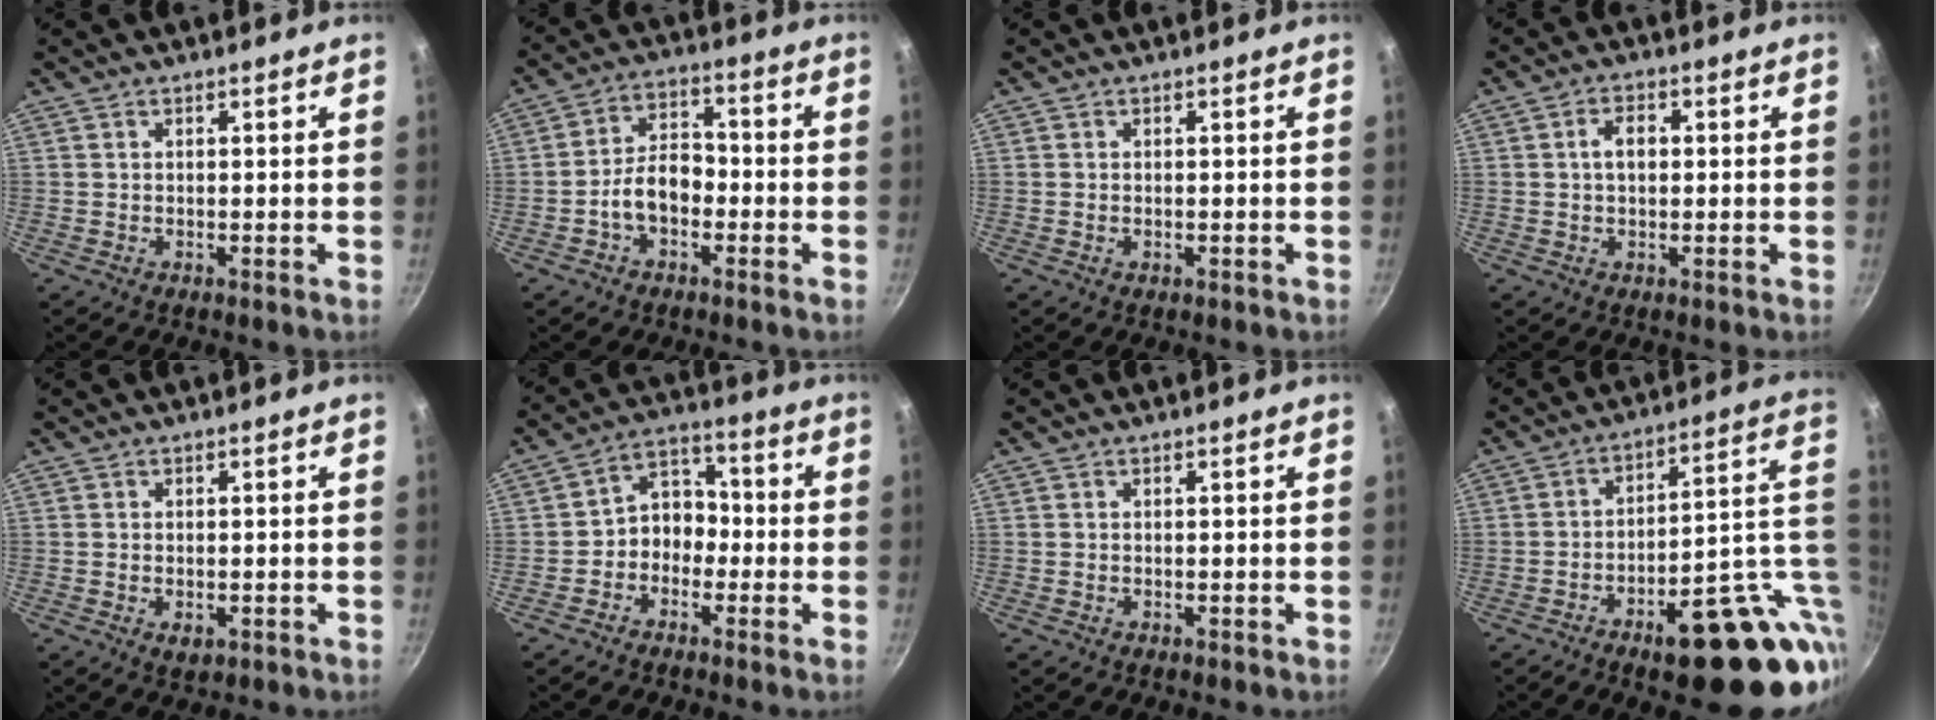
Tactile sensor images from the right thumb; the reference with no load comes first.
{"total": 7.7, "force": [-2.6, 5.0, 5.3], "torque": [-0.065, 0.036, -0.052]}
{"total": 0.7, "force": [-0.3, 0.3, 0.5], "torque": [-0.007, 0.001, -0.004]}
{"total": 3.8, "force": [0.3, 2.5, 2.8], "torque": [-0.039, 0.012, 0.002]}
{"total": 2.5, "force": [-0.8, 1.5, 1.9], "torque": [-0.029, -0.006, -0.010]}
{"total": 7.1, "force": [-2.1, 5.7, 3.7], "torque": [-0.019, 0.042, -0.050]}
{"total": 0.0}
{"total": 23.6, "force": [-4.5, 9.5, 21.1], "torque": [-0.224, 0.012, -0.045]}